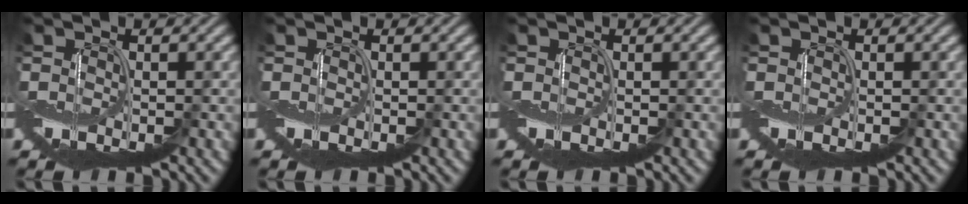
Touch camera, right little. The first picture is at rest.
{"total": 0.0}
{"total": 0.0}
{"total": 0.0}